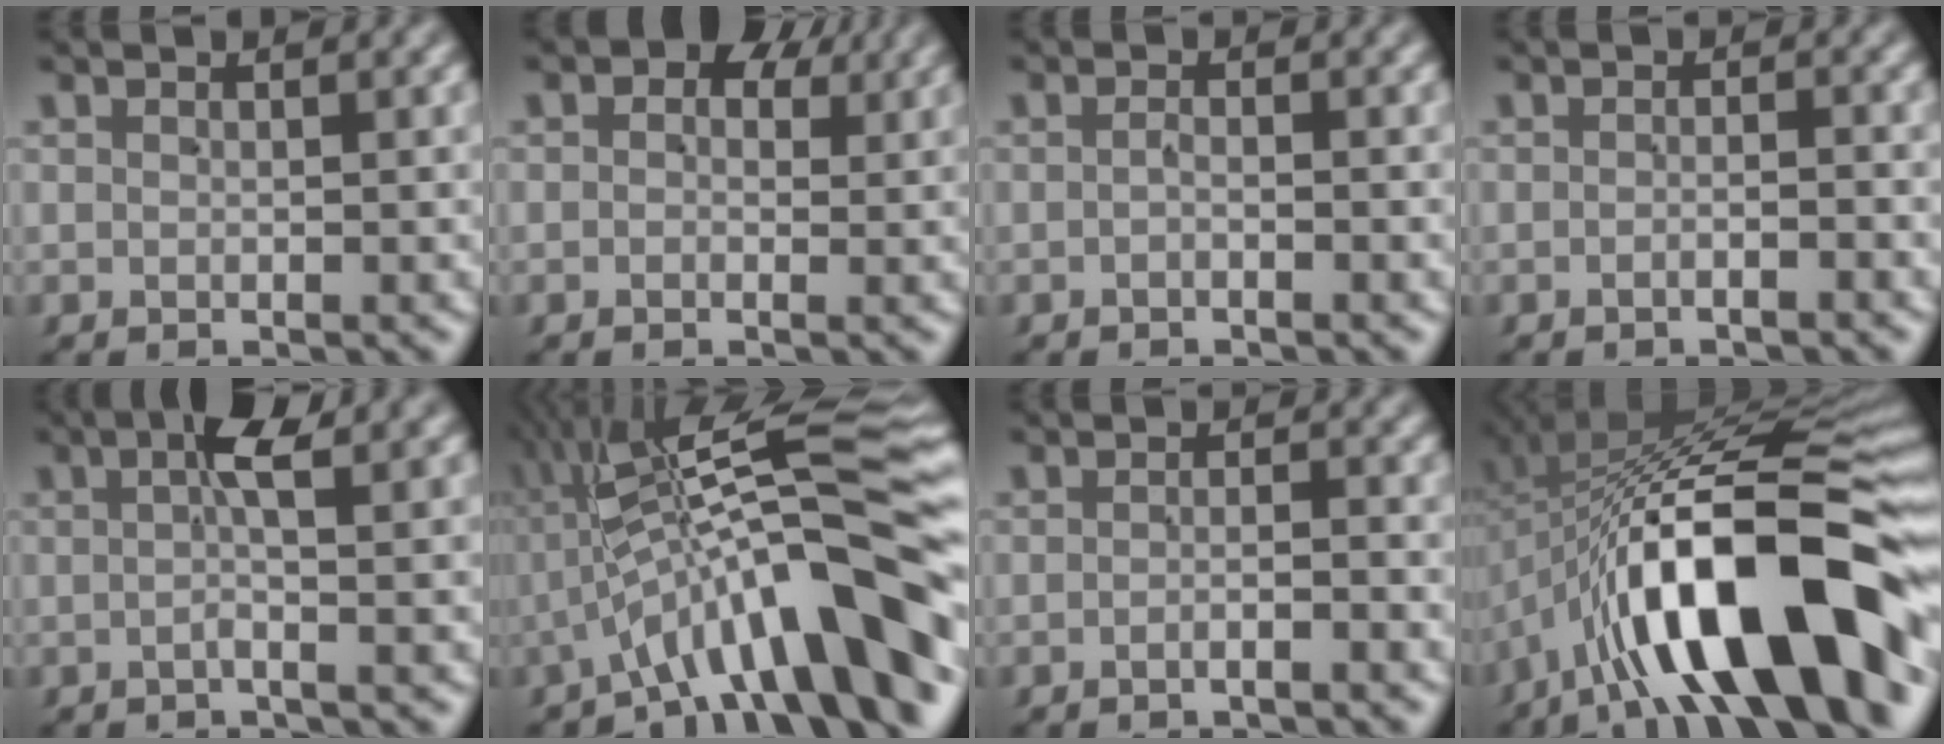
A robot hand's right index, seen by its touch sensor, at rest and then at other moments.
{"total": 2.7, "force": [1.1, 1.8, 1.7], "torque": [-0.016, 0.003, 0.009]}
{"total": 0.8, "force": [-0.7, 0.2, 0.4], "torque": [-0.011, -0.001, -0.015]}
{"total": 1.2, "force": [-1.1, 0.0, 0.5], "torque": [-0.002, 0.007, -0.027]}
{"total": 3.3, "force": [0.3, 0.0, 3.3], "torque": [-0.054, 0.006, 0.006]}
{"total": 15.4, "force": [-0.6, 6.2, 14.1], "torque": [-0.206, 0.008, -0.009]}
{"total": 1.5, "force": [-1.4, 0.0, 0.7], "torque": [-0.003, 0.005, -0.031]}
{"total": 18.7, "force": [-4.3, 8.7, 15.9], "torque": [-0.276, -0.016, -0.049]}